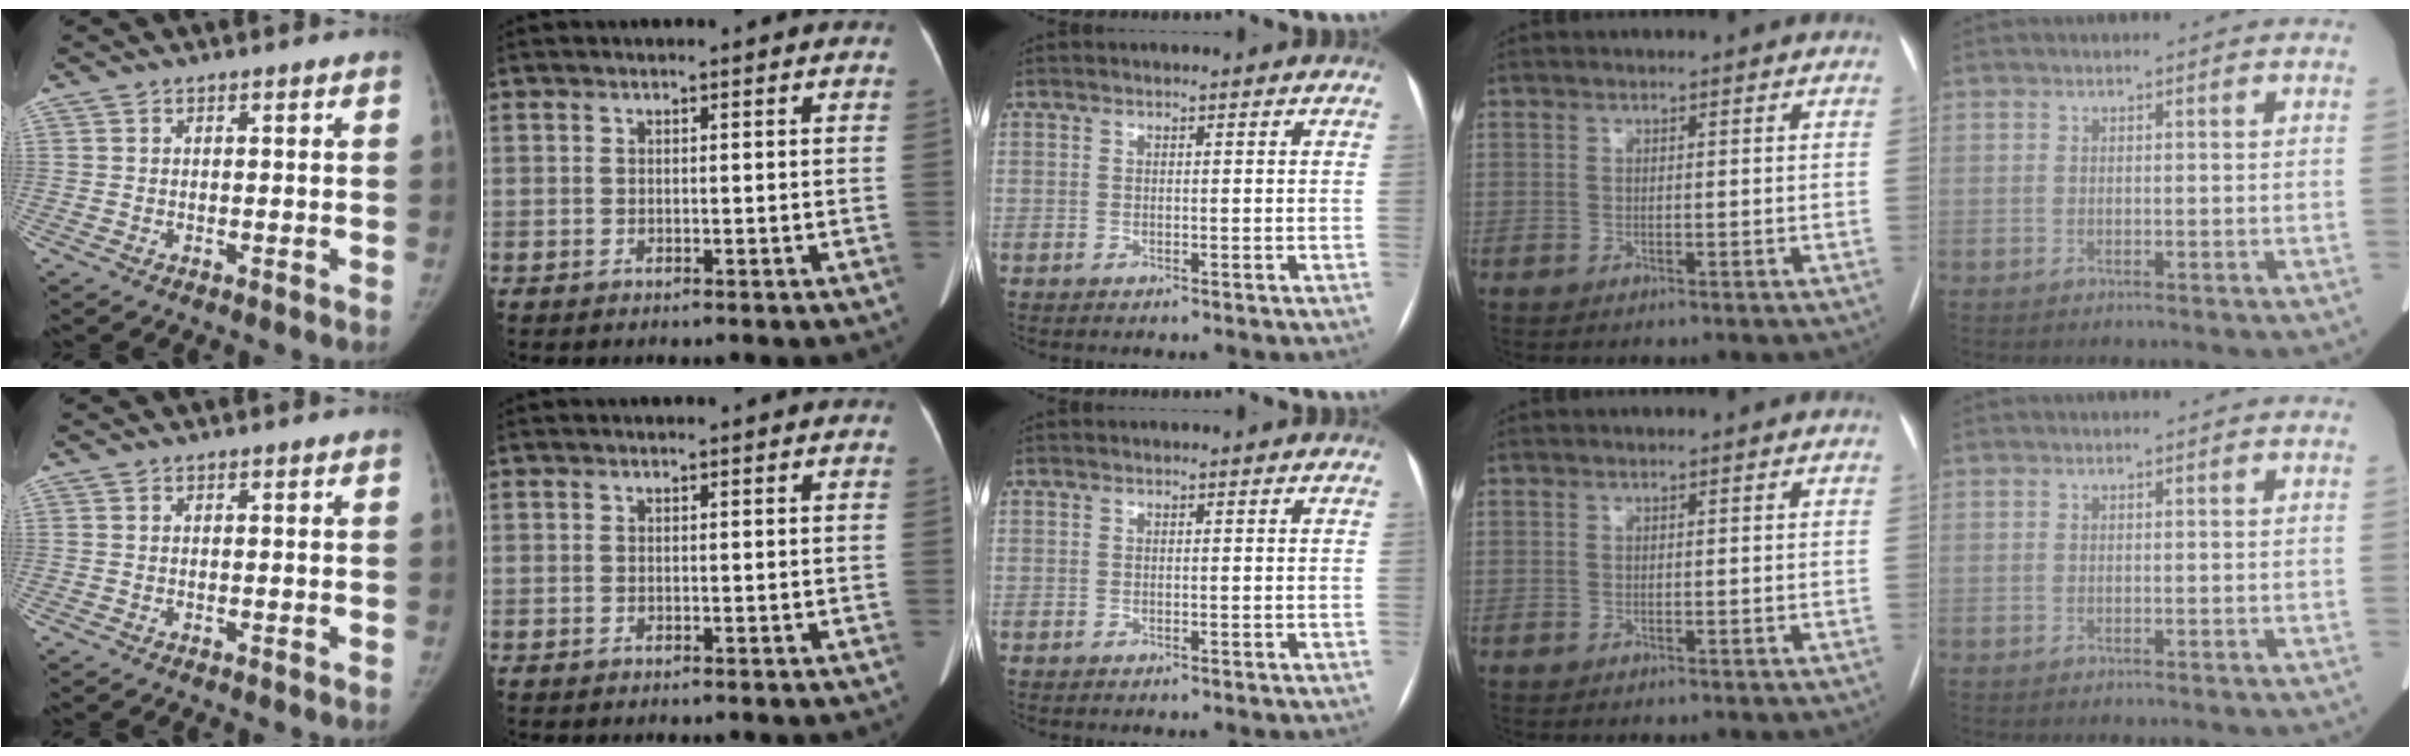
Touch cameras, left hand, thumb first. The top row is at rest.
{}